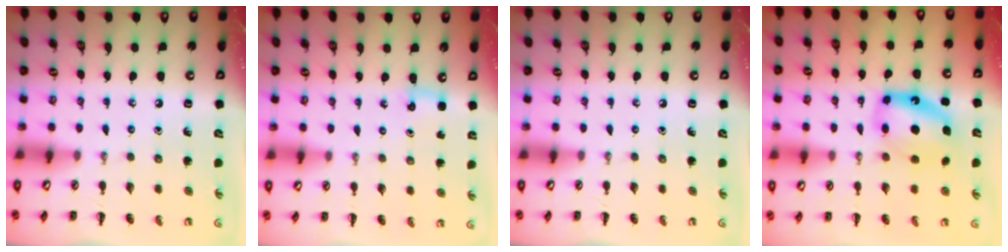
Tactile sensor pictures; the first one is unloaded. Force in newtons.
{"total": 2.5, "press": 2.4, "slide": 0.8}
{"total": 0.0}
{"total": 10.3, "press": 10.1, "slide": 2.3}